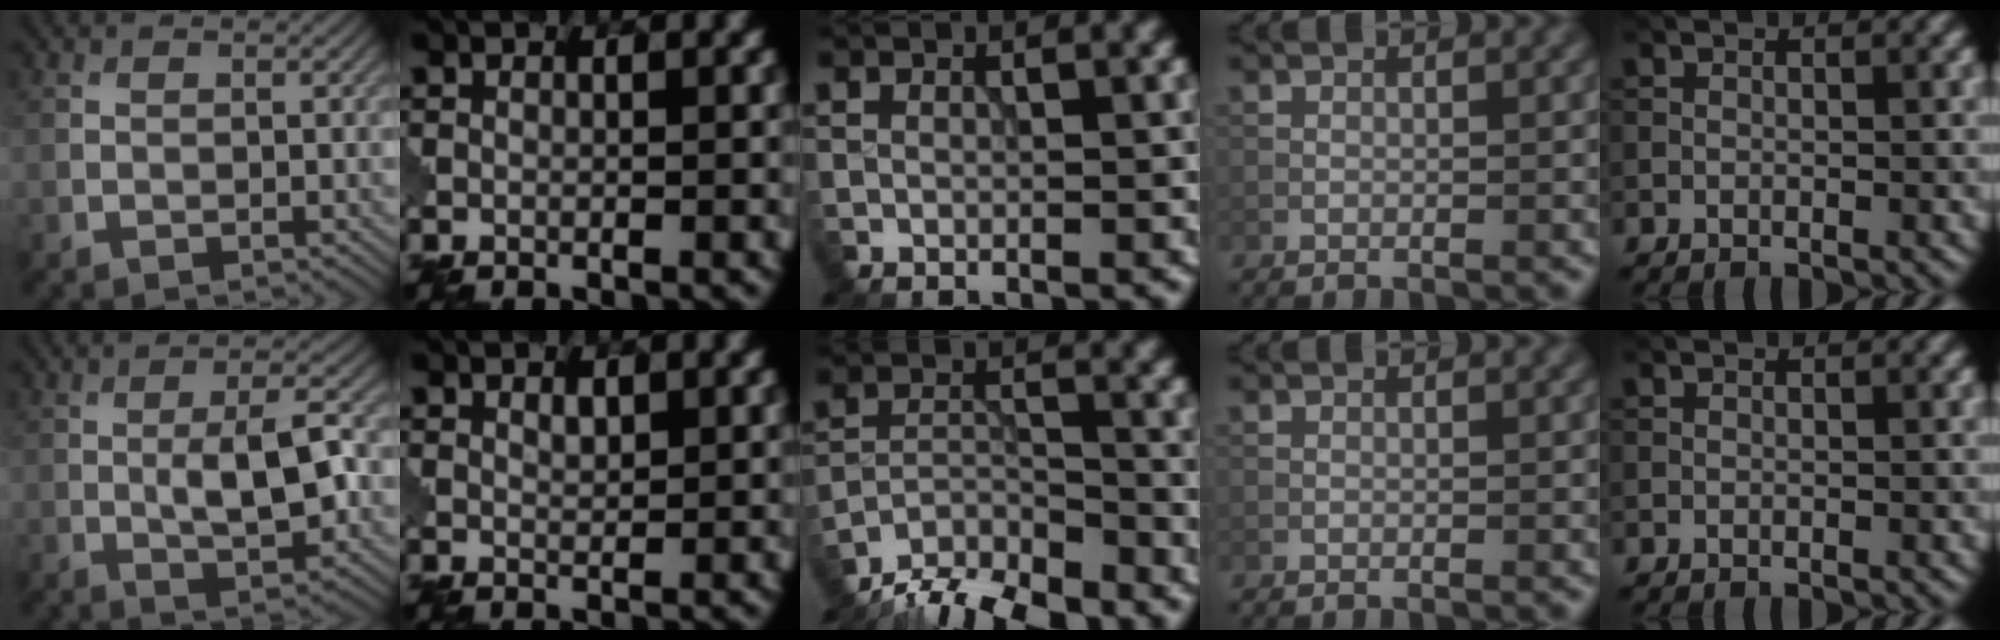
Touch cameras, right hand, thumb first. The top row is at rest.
{"thumb": {"total": 7.3, "force": [-0.5, 2.4, 6.8], "torque": [-0.114, 0.001, -0.007]}, "index": {"total": 1.0, "force": [0.6, 0.5, 0.7], "torque": [-0.015, 0.000, 0.012]}, "middle": {"total": 8.0, "force": [-7.2, 2.1, 3.0], "torque": [-0.043, -0.011, -0.126]}}